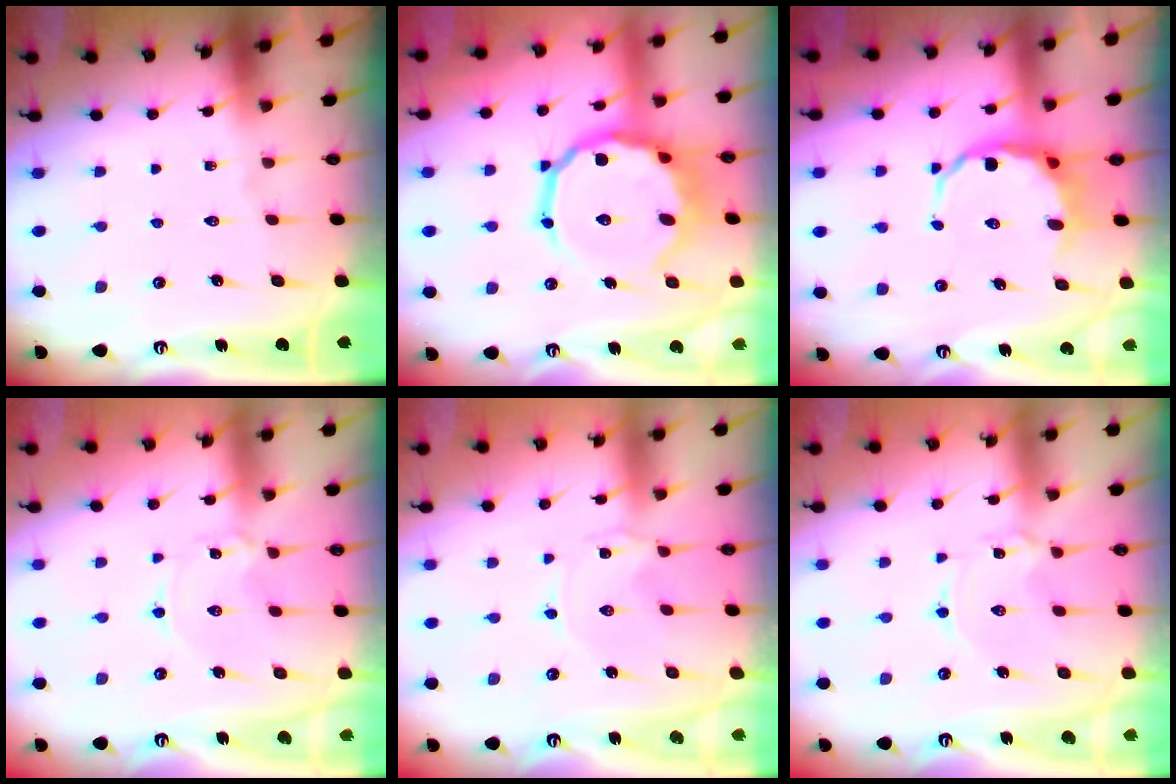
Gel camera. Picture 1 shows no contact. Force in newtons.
{"total": 16.5, "press": 16.1, "slide": 3.3}
{"total": 7.7, "press": 7.4, "slide": 1.9}
{"total": 0.9, "press": 0.9, "slide": 0.1}
{"total": 0.0}
{"total": 1.4, "press": 1.4, "slide": 0.2}